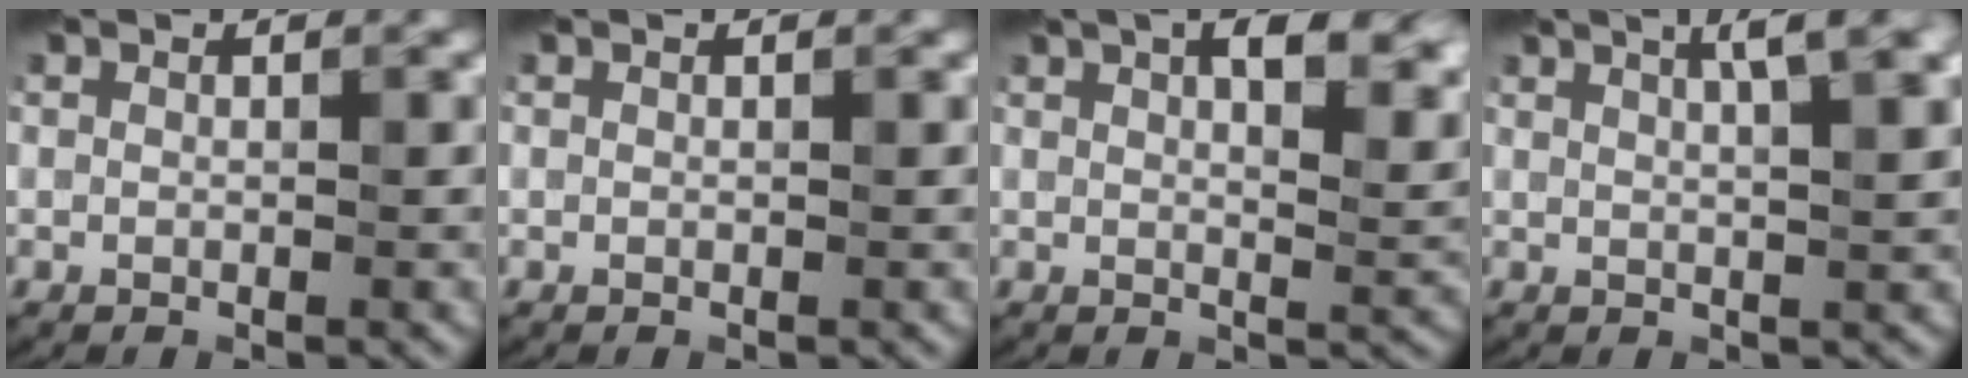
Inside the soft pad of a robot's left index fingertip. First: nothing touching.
{"total": 0.0}
{"total": 10.0, "force": [5.0, 4.1, 7.6], "torque": [-0.078, 0.020, 0.063]}
{"total": 5.6, "force": [2.9, 1.5, 4.5], "torque": [-0.041, 0.024, 0.020]}